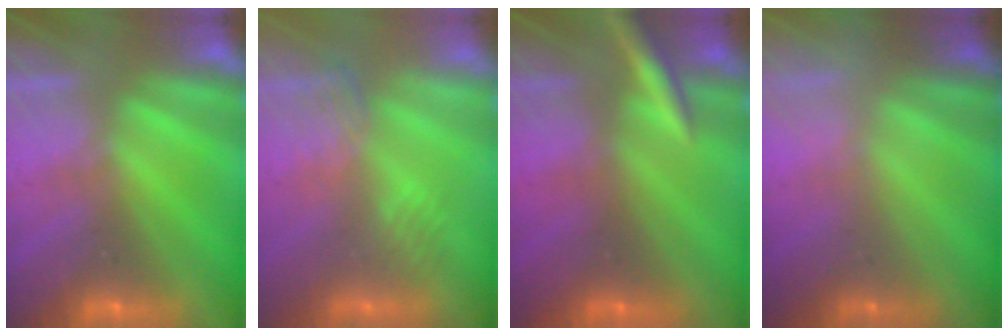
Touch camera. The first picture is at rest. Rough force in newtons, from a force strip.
{"total": 2.7}
{"total": 2.9}
{"total": 2.4}